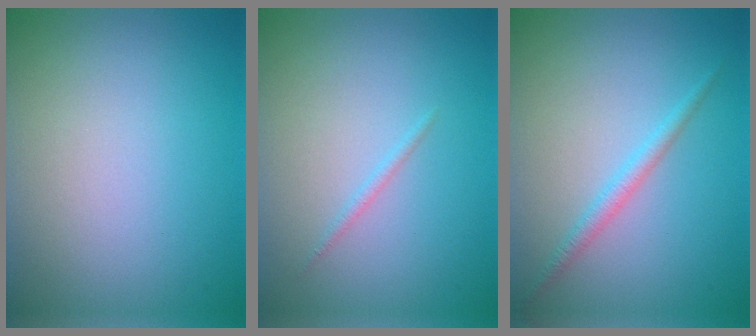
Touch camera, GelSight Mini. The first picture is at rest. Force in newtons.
{"total": 0.6, "press": 0.6, "slide": 0.0}
{"total": 1.5, "press": 1.5, "slide": 0.1}